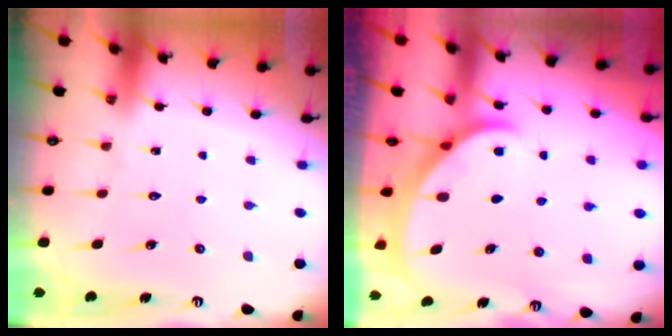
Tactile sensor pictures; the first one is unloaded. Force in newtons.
{"total": 1.6, "press": 1.6, "slide": 0.0}